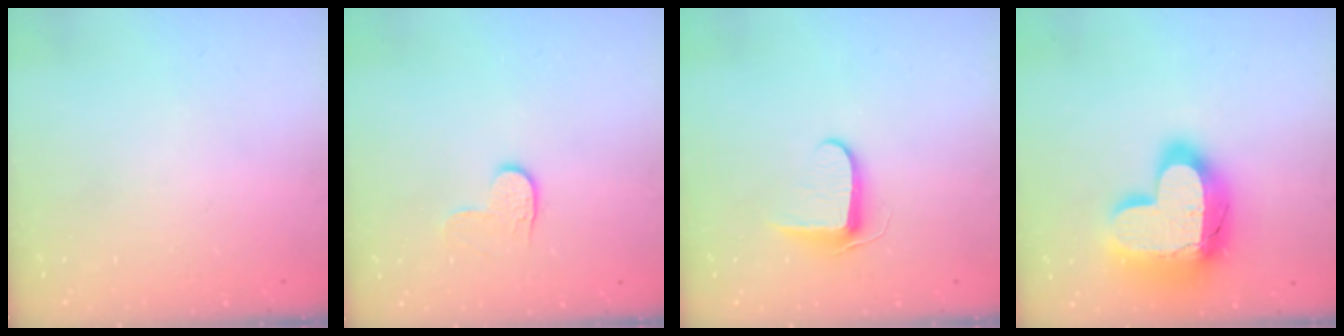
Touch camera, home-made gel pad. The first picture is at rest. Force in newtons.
{"total": 4.0, "press": 4.0, "slide": 0.5}
{"total": 7.7, "press": 7.6, "slide": 0.8}
{"total": 22.3, "press": 22.3, "slide": 1.5}